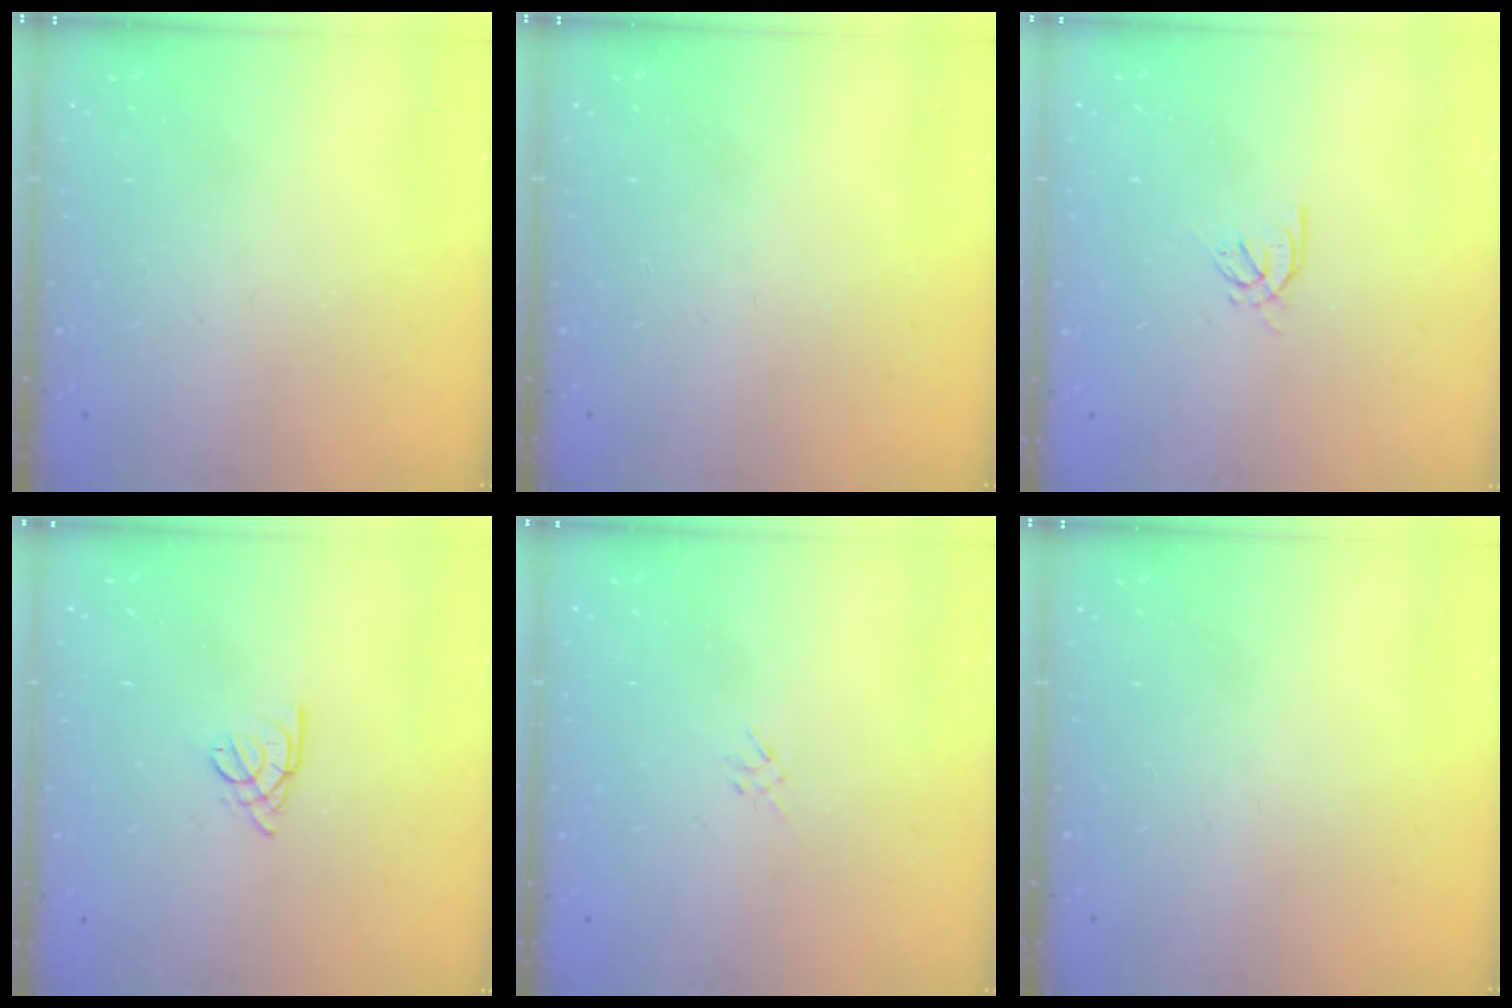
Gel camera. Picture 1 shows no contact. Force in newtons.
{"total": 0.0}
{"total": 2.6, "press": 2.5, "slide": 0.7}
{"total": 2.6, "press": 2.6, "slide": 0.6}
{"total": 1.3, "press": 1.2, "slide": 0.5}
{"total": 0.0}